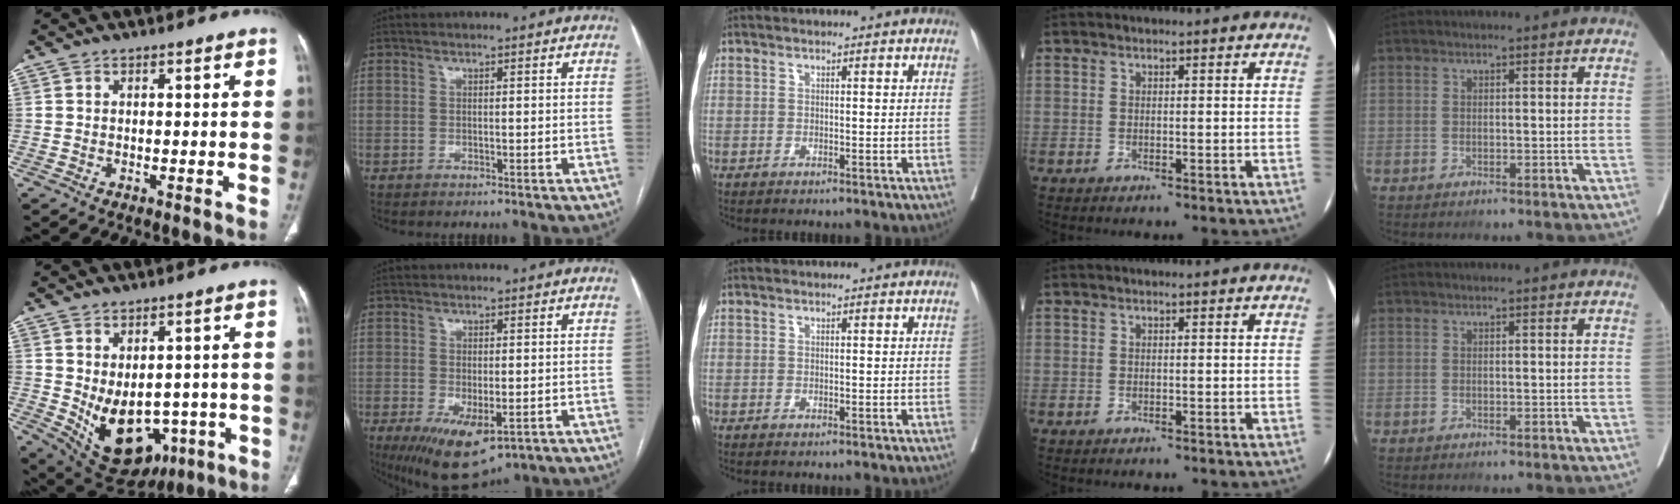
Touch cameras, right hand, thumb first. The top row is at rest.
{"thumb": {"total": 15.4, "force": [-3.0, 10.5, 10.8], "torque": [-0.140, 0.000, -0.008]}, "index": {"total": 9.8, "force": [-4.7, 3.9, 7.6], "torque": [-0.131, -0.021, -0.065]}}